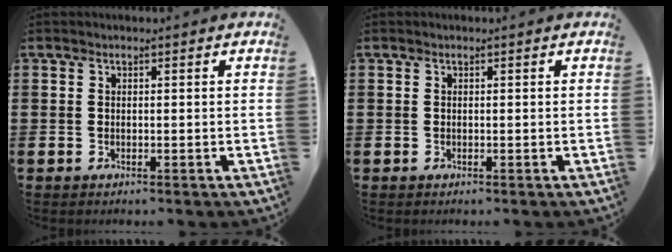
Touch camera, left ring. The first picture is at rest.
{"total": 0.0}